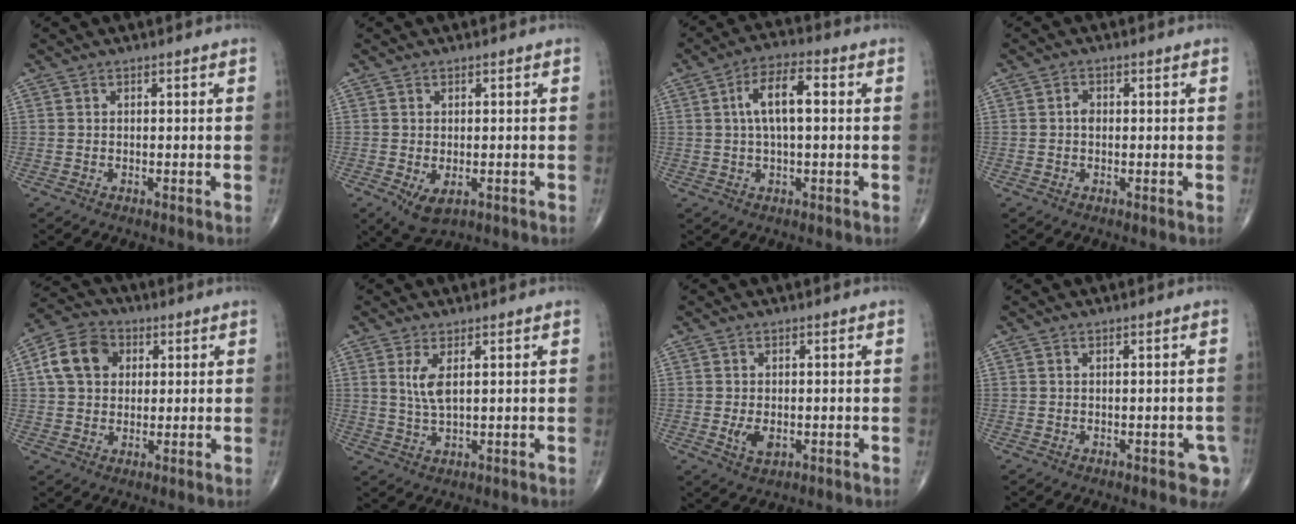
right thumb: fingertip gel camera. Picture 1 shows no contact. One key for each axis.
{"total": 4.5, "fx": -1.3, "fy": 2.6, "fz": 3.5, "tx": -0.058, "ty": -0.011, "tz": -0.010}
{"total": 8.3, "fx": 1.2, "fy": 3.3, "fz": 7.6, "tx": -0.134, "ty": 0.017, "tz": 0.015}
{"total": 1.3, "fx": -0.1, "fy": 1.0, "fz": 0.9, "tx": -0.009, "ty": 0.000, "tz": -0.006}
{"total": 10.0, "fx": 2.4, "fy": 7.9, "fz": 5.7, "tx": -0.089, "ty": 0.010, "tz": 0.035}
{"total": 4.0, "fx": 1.3, "fy": 1.1, "fz": 3.6, "tx": -0.078, "ty": -0.015, "tz": 0.032}
{"total": 3.5, "fx": -0.7, "fy": 2.1, "fz": 2.7, "tx": -0.049, "ty": -0.006, "tz": -0.007}
{"total": 3.1, "fx": -1.3, "fy": 1.5, "fz": 2.5, "tx": -0.011, "ty": 0.005, "tz": -0.013}